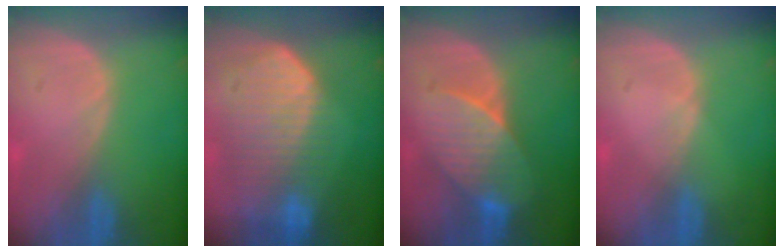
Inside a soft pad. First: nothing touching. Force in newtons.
{"total": 10.5, "press": 9.2, "slide": 5.1}
{"total": 7.2, "press": 7.1, "slide": 1.1}
{"total": 0.6, "press": 0.5, "slide": 0.2}